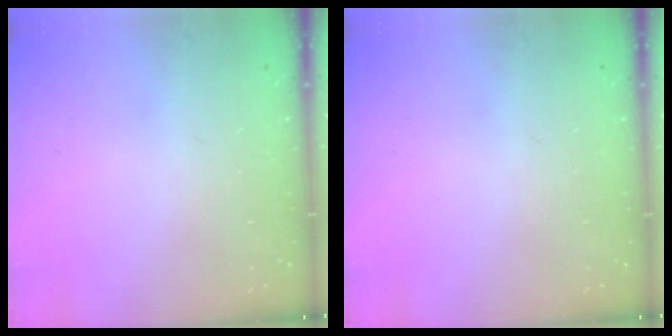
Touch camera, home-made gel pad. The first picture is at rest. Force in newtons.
{"total": 0.0}